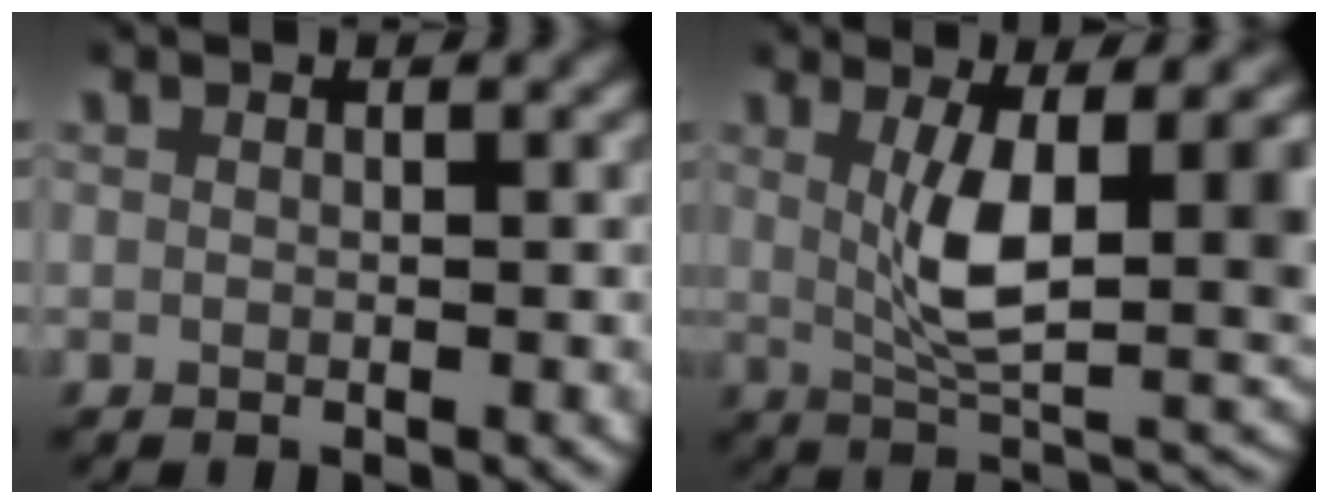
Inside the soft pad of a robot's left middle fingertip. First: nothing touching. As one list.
[{"total": 8.4, "force": [0.7, 3.0, 7.8], "torque": [-0.113, -0.011, 0.016]}]